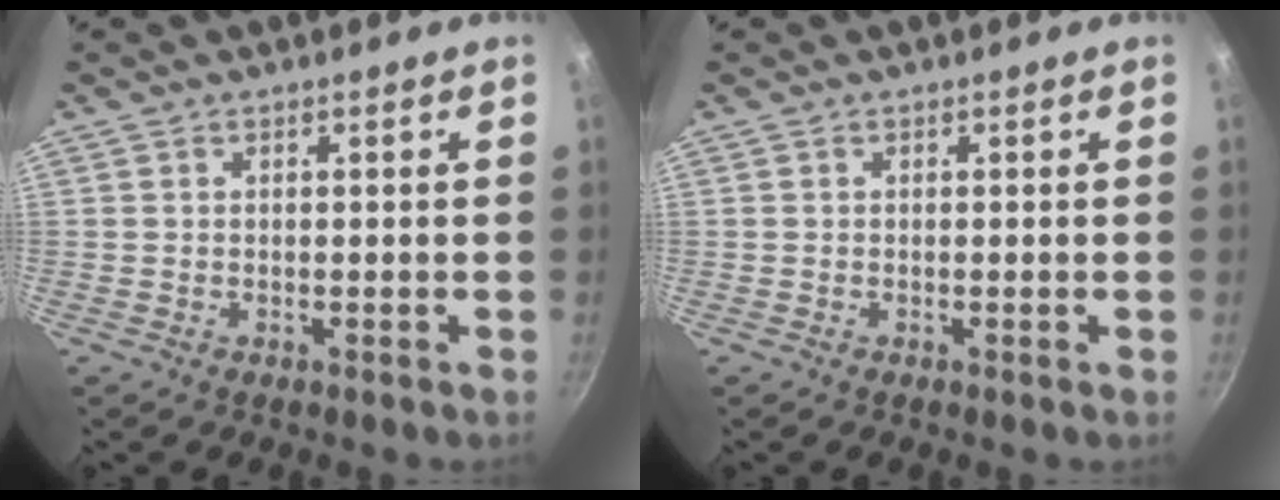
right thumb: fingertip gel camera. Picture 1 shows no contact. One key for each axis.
{"total": 0.0}